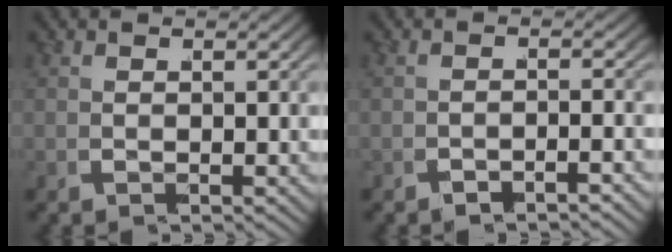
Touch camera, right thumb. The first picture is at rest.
{"total": 1.8, "force": [-1.7, -0.2, -0.1], "torque": [-0.005, -0.003, -0.032]}